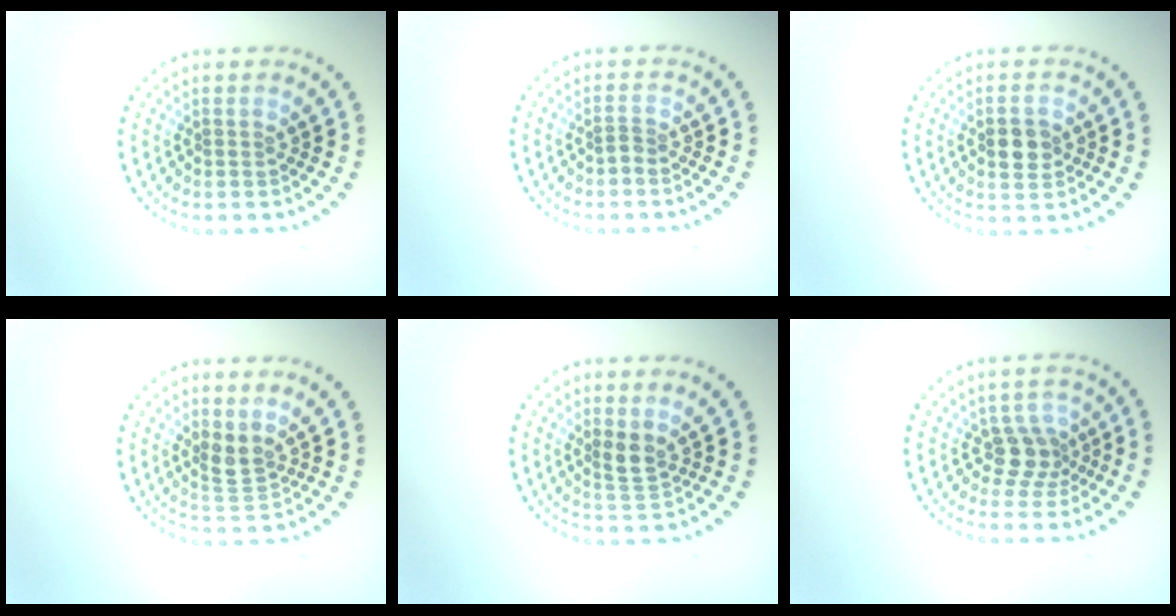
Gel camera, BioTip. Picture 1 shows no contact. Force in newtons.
{"total": 0.7, "press": 0.4, "slide": 0.6}
{"total": 3.2, "press": 3.2, "slide": 0.1}
{"total": 2.3, "press": 1.8, "slide": 1.3}
{"total": 2.1, "press": 1.8, "slide": 1.2}
{"total": 2.8, "press": 2.1, "slide": 1.8}